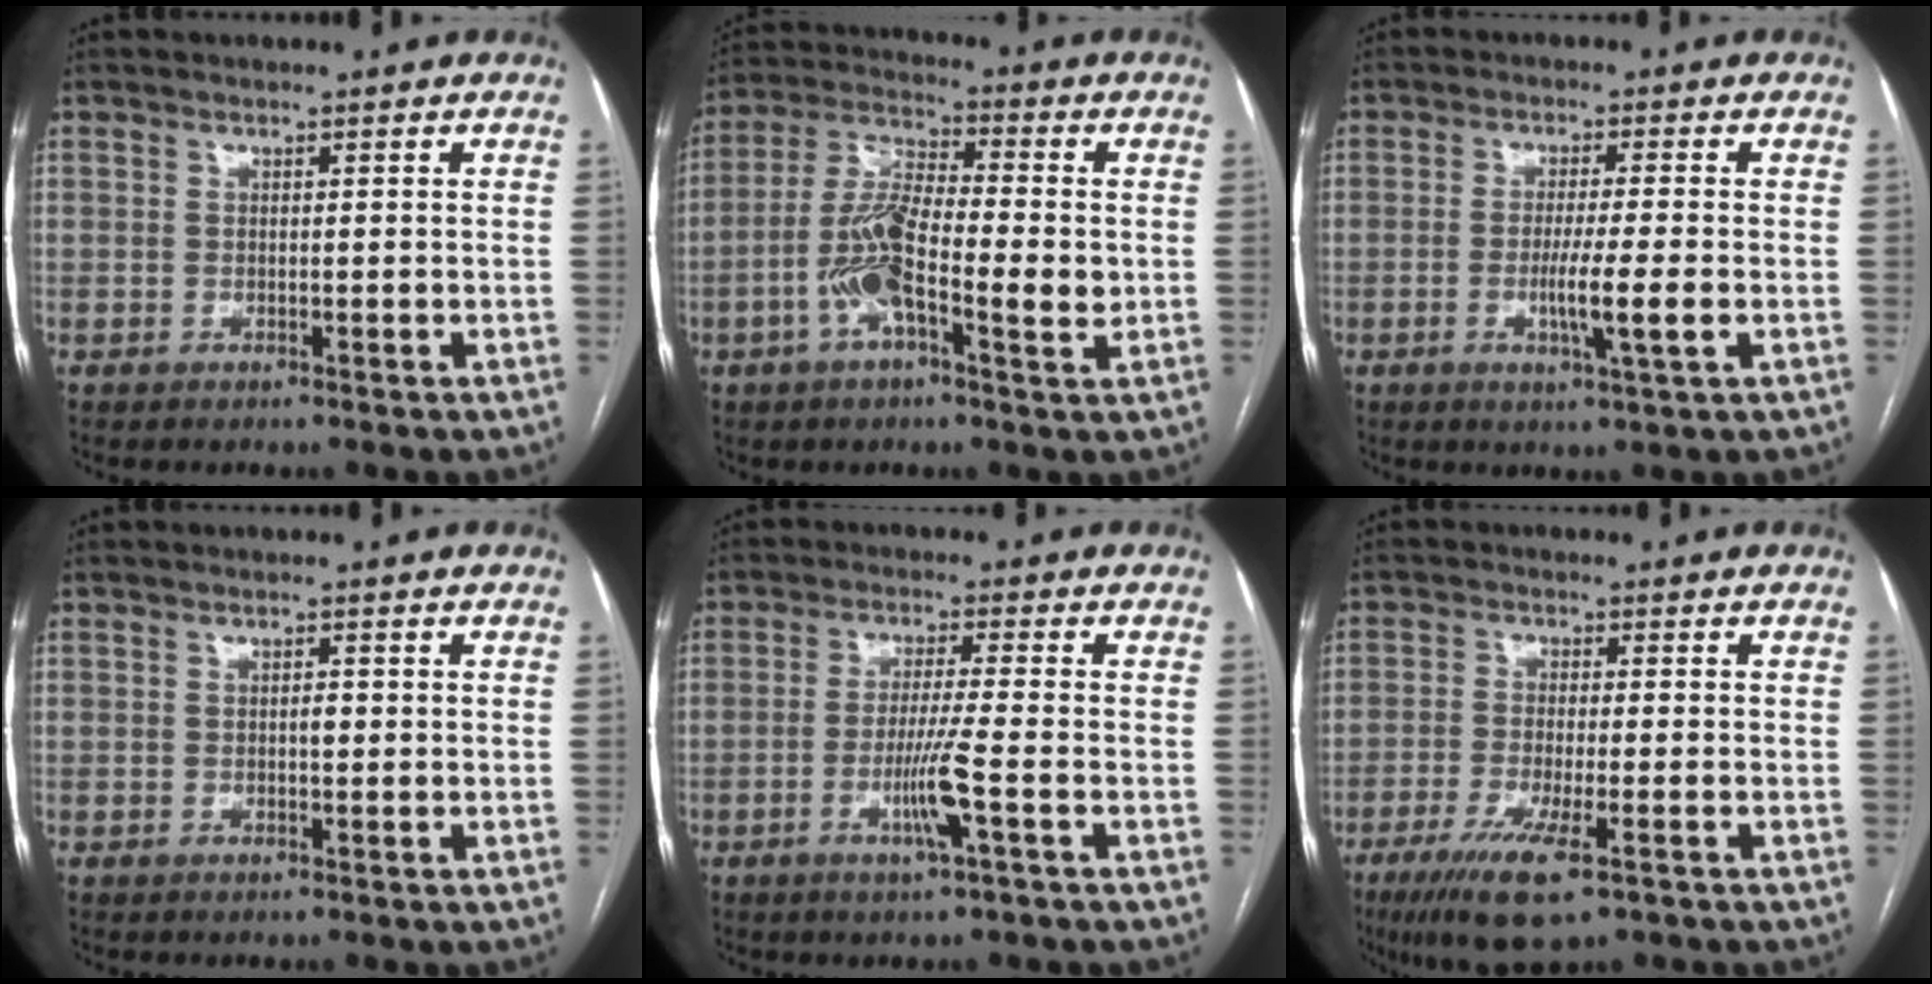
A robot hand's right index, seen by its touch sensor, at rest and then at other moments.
{"total": 11.5, "force": [-2.2, 2.9, 10.9], "torque": [-0.218, 0.009, -0.047]}
{"total": 6.2, "force": [-1.5, -0.3, 6.0], "torque": [-0.107, -0.014, -0.027]}
{"total": 1.0, "force": [0.0, 0.3, 0.9], "torque": [-0.015, 0.001, 0.000]}
{"total": 6.2, "force": [-2.2, -0.7, 5.8], "torque": [-0.109, -0.012, -0.043]}
{"total": 9.1, "force": [-5.3, 1.4, 7.3], "torque": [-0.137, -0.025, -0.087]}